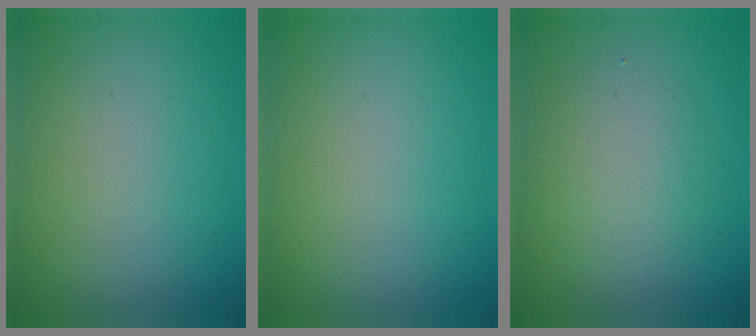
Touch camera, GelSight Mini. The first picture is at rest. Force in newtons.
{"total": 0.0}
{"total": 3.0, "press": 3.0, "slide": 0.2}